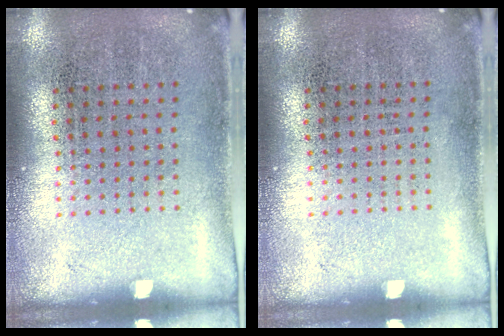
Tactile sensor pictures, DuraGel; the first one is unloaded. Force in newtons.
{"total": 0.0}